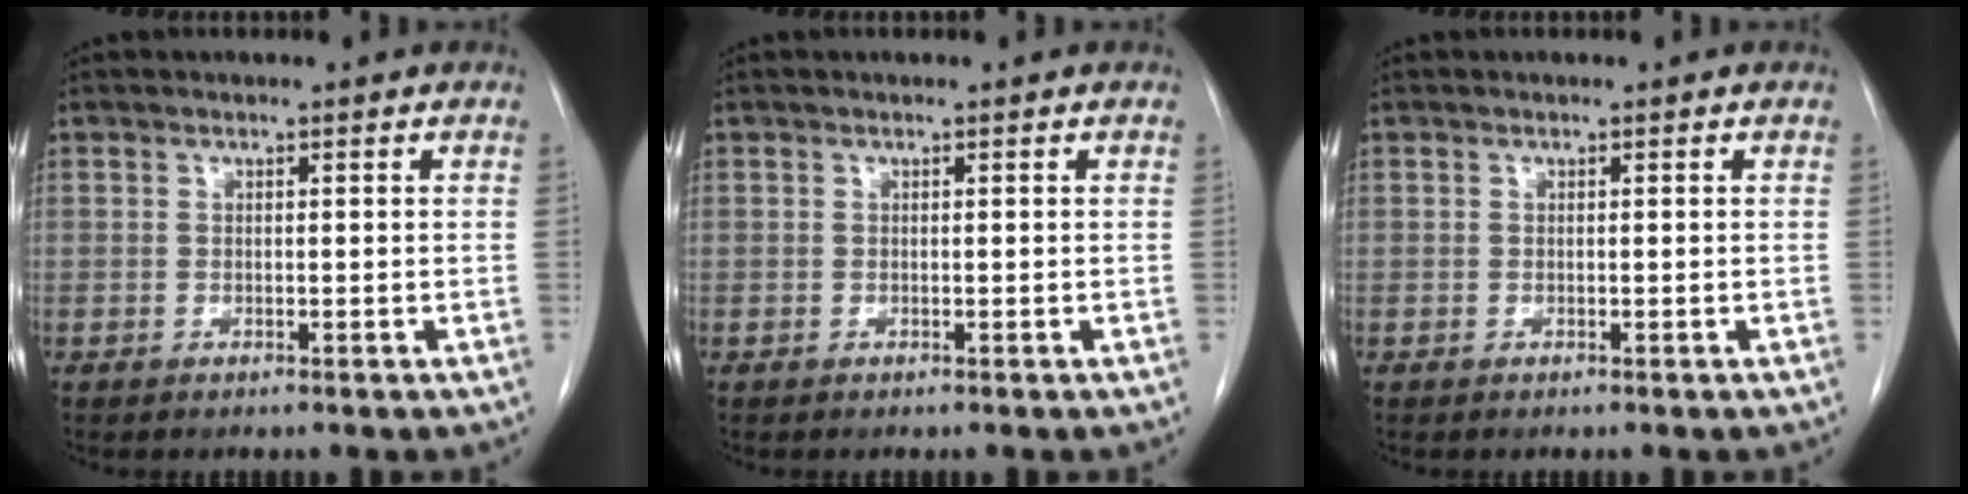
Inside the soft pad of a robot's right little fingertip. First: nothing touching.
{"total": 0.0}
{"total": 0.0}